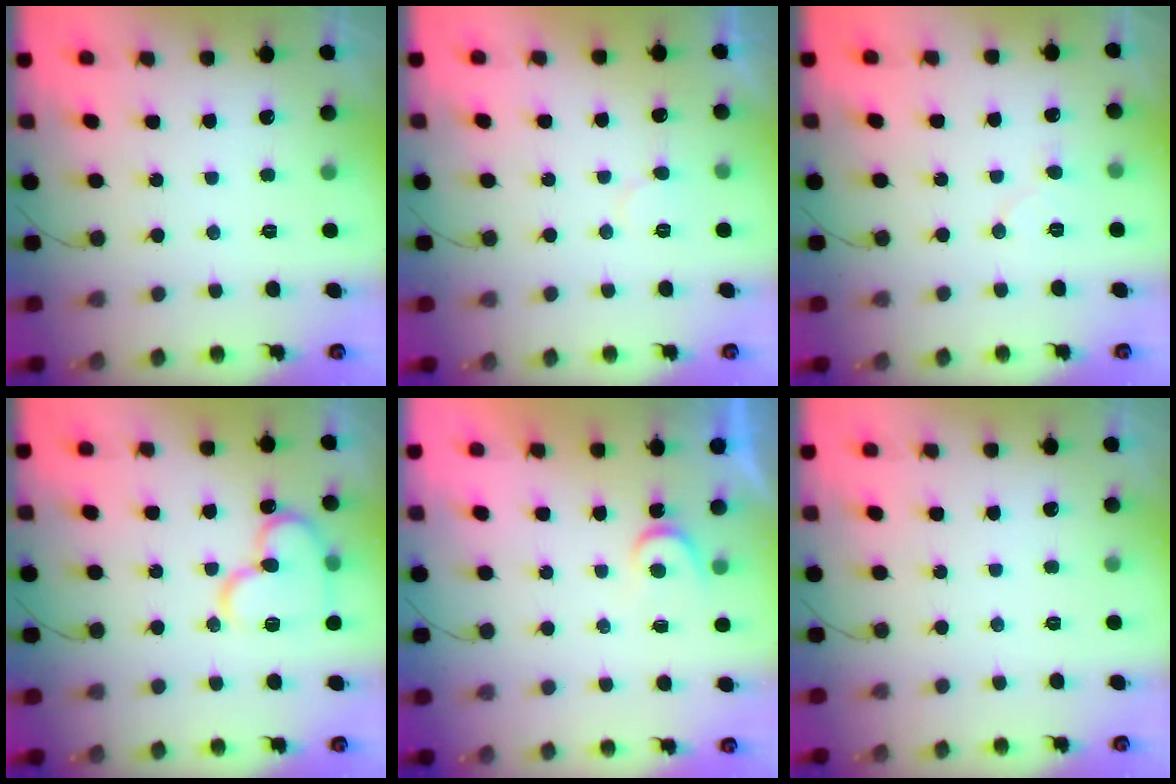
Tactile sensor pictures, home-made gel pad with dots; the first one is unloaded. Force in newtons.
{"total": 4.7, "press": 4.7, "slide": 0.5}
{"total": 5.8, "press": 5.8, "slide": 0.5}
{"total": 14.3, "press": 14.2, "slide": 1.5}
{"total": 3.4, "press": 3.4, "slide": 0.4}
{"total": 0.0}